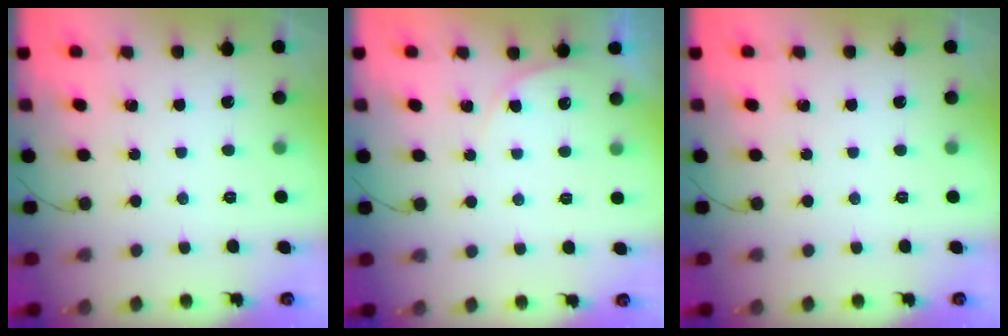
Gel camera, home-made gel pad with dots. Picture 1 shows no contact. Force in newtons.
{"total": 3.0, "press": 2.3, "slide": 1.9}
{"total": 0.0}